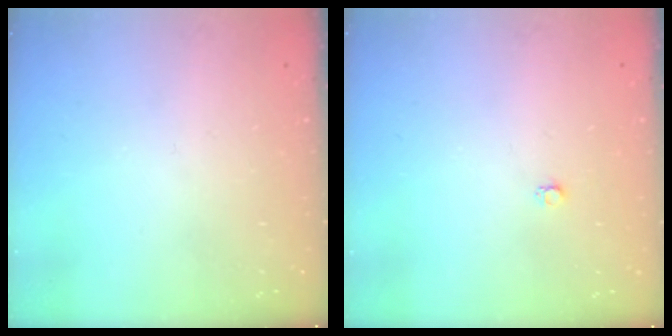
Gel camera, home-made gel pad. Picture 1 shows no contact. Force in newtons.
{"total": 2.2, "press": 2.2, "slide": 0.3}